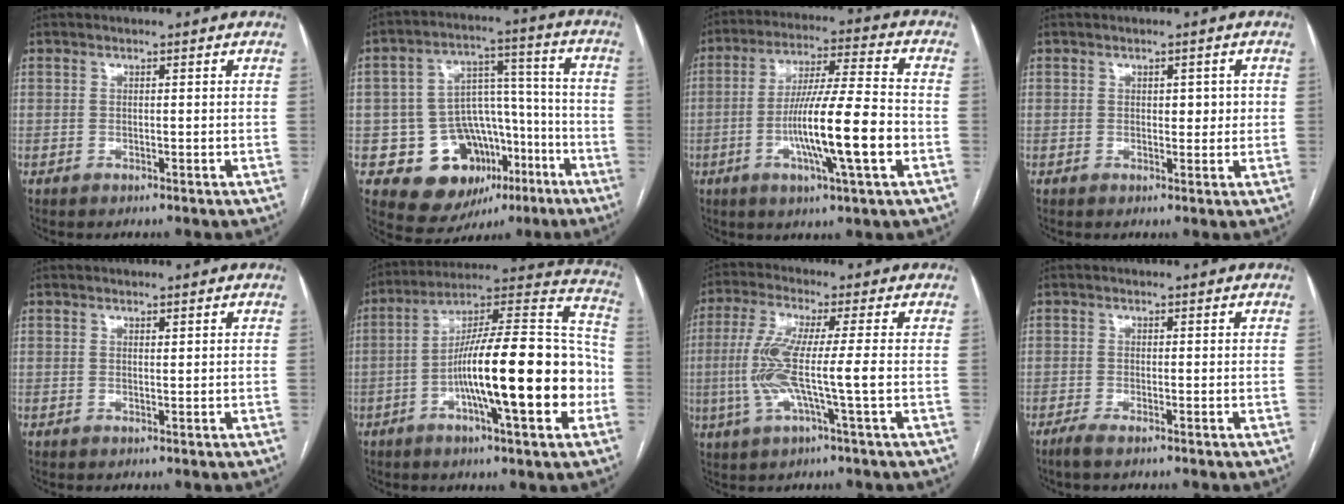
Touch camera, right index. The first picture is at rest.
{"total": 15.3, "force": [-6.8, 11.7, 7.2], "torque": [-0.091, 0.061, -0.085]}
{"total": 14.5, "force": [-3.8, 0.4, 14.0], "torque": [-0.249, -0.005, -0.068]}
{"total": 2.7, "force": [0.4, 1.6, 2.2], "torque": [-0.027, 0.006, 0.007]}
{"total": 0.6, "force": [0.4, 0.1, 0.4], "torque": [-0.008, -0.004, 0.006]}
{"total": 22.7, "force": [-5.2, 3.3, 21.8], "torque": [-0.319, 0.020, -0.082]}
{"total": 9.5, "force": [-1.2, -0.2, 9.4], "torque": [-0.198, 0.000, -0.028]}
{"total": 1.6, "force": [-1.2, 0.1, 1.1], "torque": [-0.029, -0.005, -0.027]}